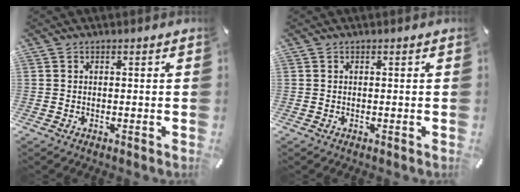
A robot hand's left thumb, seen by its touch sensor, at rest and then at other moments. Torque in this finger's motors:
{"motor_torque": [0.12, 0.40, -0.05, -0.03, 0.00]}